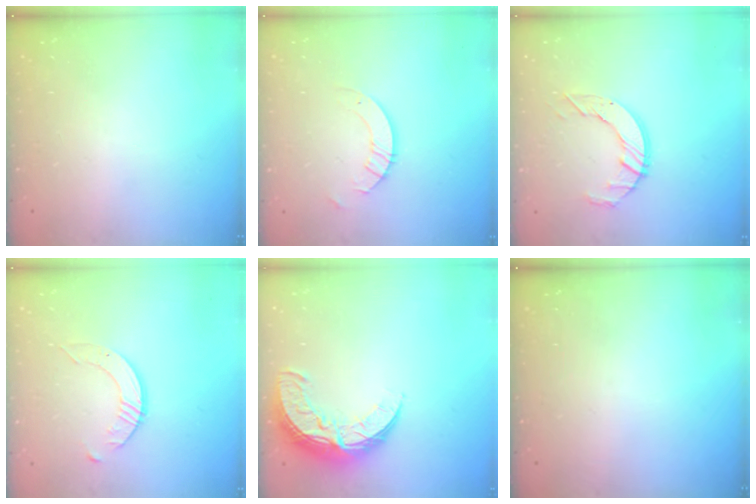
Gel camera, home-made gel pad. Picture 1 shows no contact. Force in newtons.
{"total": 3.6, "press": 3.6, "slide": 0.4}
{"total": 5.8, "press": 5.8, "slide": 0.4}
{"total": 3.7, "press": 3.7, "slide": 0.4}
{"total": 11.4, "press": 11.3, "slide": 0.8}
{"total": 0.0}